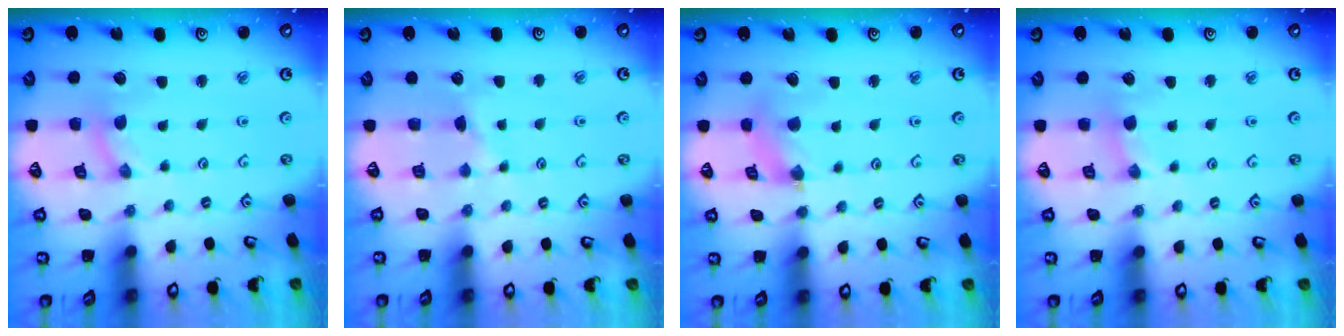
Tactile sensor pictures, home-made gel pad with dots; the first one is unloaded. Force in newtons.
{"total": 2.9, "press": 2.9, "slide": 0.4}
{"total": 3.4, "press": 3.3, "slide": 0.4}
{"total": 2.0, "press": 1.9, "slide": 0.4}